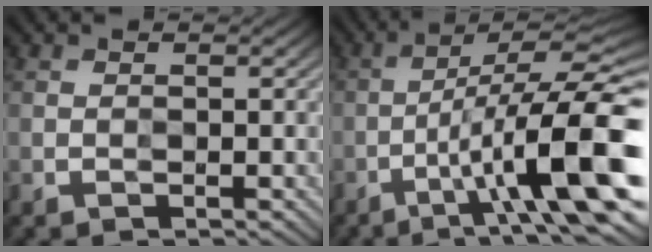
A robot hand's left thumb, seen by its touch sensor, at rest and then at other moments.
{"total": 13.9, "force": [-4.8, 2.8, 12.8], "torque": [-0.190, 0.007, -0.073]}